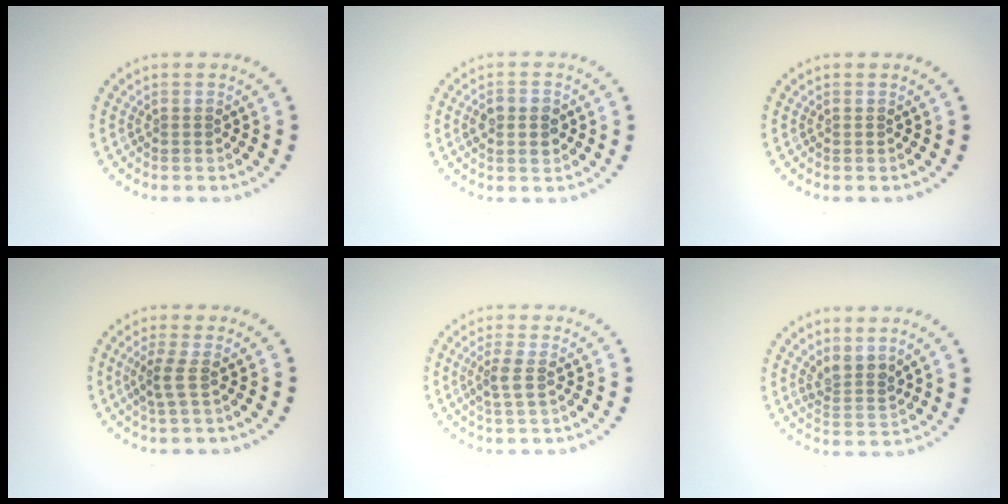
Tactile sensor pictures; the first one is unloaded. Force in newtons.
{"total": 2.9, "press": 2.8, "slide": 0.2}
{"total": 0.0}
{"total": 1.8, "press": 1.2, "slide": 1.4}
{"total": 1.8, "press": 1.3, "slide": 1.1}
{"total": 2.3, "press": 1.8, "slide": 1.4}